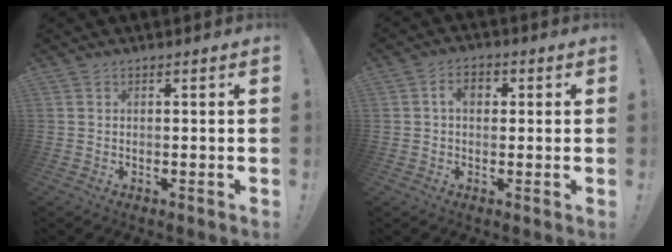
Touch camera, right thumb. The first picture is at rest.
{"total": 5.0, "force": [0.9, 3.4, 3.5], "torque": [-0.055, 0.008, 0.014]}